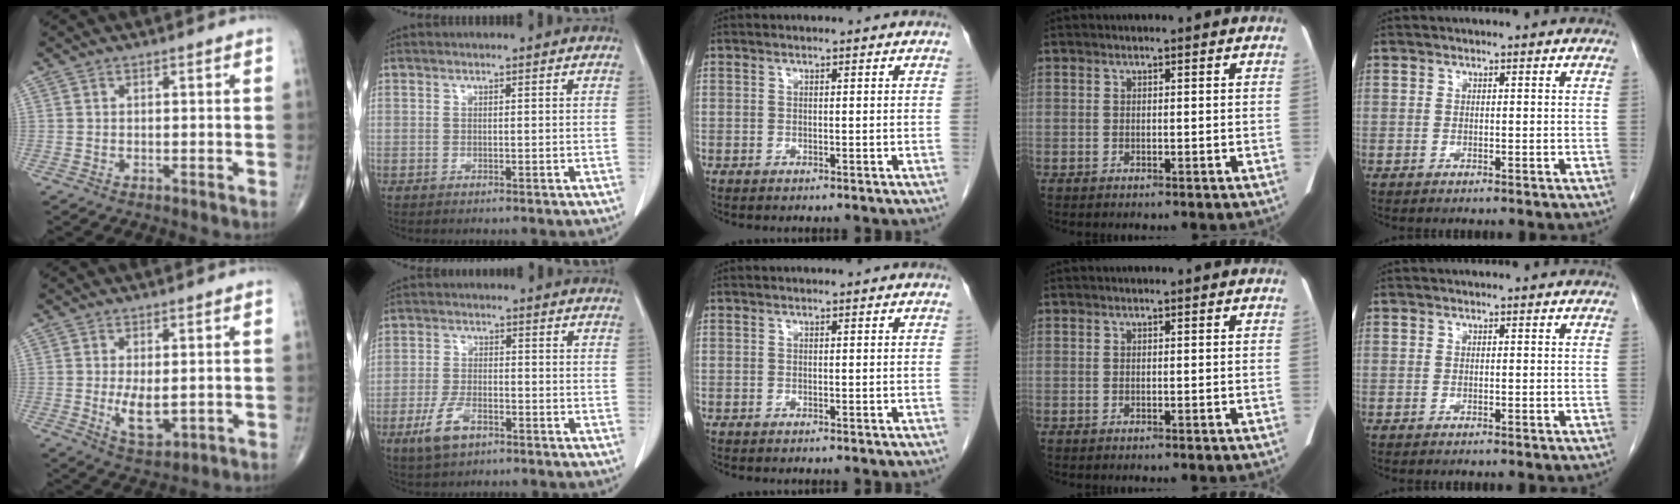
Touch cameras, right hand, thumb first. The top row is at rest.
{"thumb": {"total": 5.8, "force": [-0.3, 2.6, 5.2], "torque": [-0.087, -0.017, 0.006]}, "index": {"total": 5.8, "force": [-3.2, 2.5, 4.1], "torque": [-0.088, -0.005, -0.054]}}